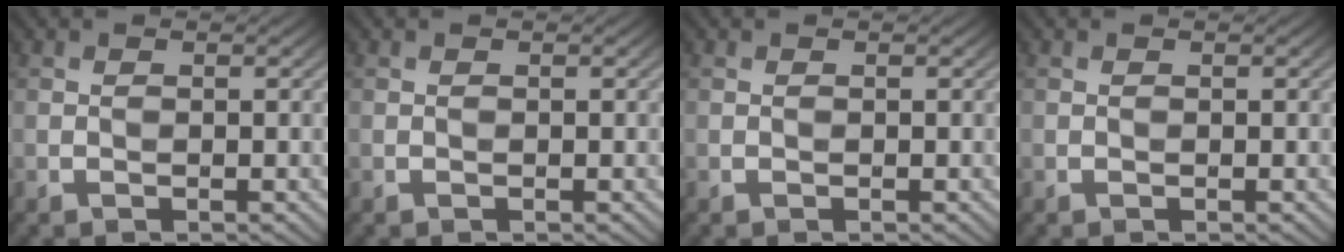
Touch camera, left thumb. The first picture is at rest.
{"total": 0.0}
{"total": 0.0}
{"total": 0.0}